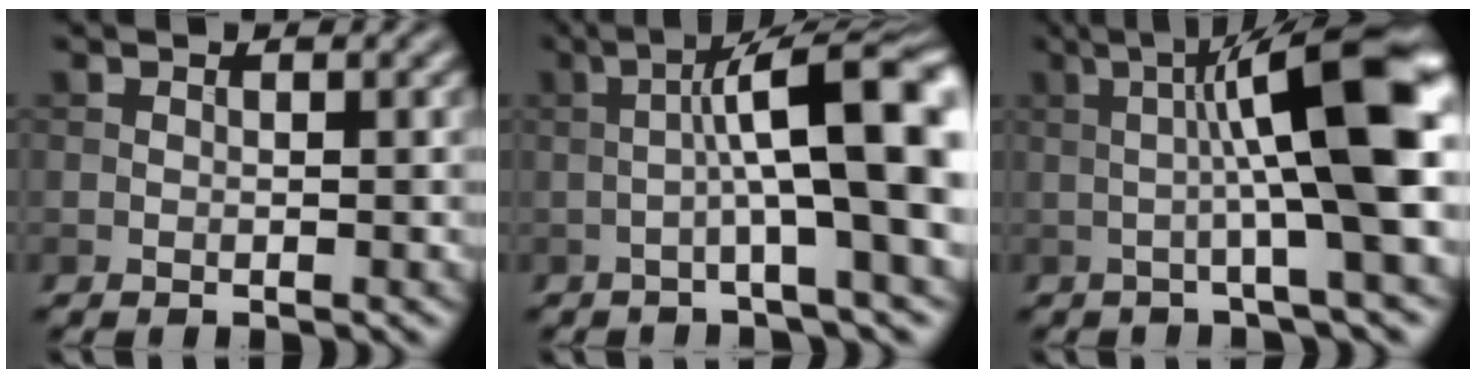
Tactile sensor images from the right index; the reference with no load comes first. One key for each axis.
{"total": 10.6, "fx": 0.0, "fy": 1.6, "fz": 10.5, "tx": -0.144, "ty": 0.026, "tz": -0.008}
{"total": 10.3, "fx": 0.9, "fy": 1.2, "fz": 10.1, "tx": -0.140, "ty": 0.014, "tz": 0.011}